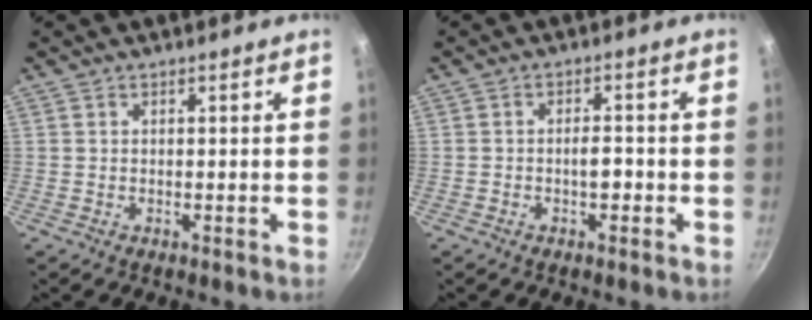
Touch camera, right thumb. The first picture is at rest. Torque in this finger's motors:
{"motor_torque": [0.98, 0.57, 1.01, -0.85, 0.37]}